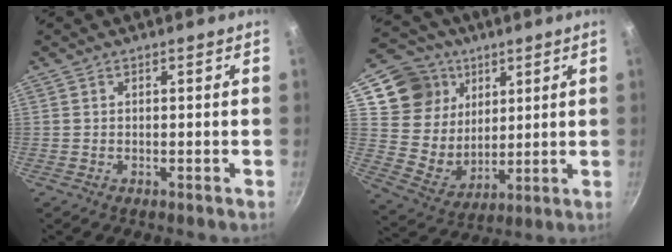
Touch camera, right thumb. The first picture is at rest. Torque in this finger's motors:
{"motor_torque": [-0.98, 1.20, 0.18, -0.30, -0.01]}